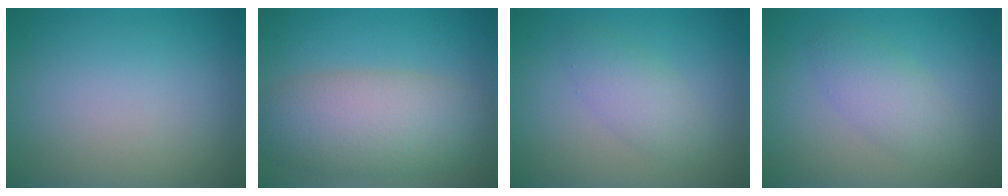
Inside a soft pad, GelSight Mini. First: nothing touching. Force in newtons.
{"total": 7.2, "press": 7.2, "slide": 0.4}
{"total": 2.5, "press": 2.5, "slide": 0.1}
{"total": 2.8, "press": 2.8, "slide": 0.2}